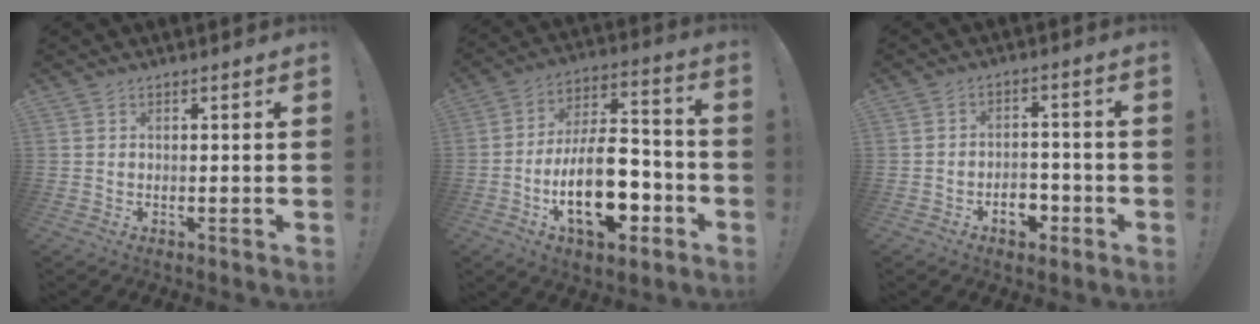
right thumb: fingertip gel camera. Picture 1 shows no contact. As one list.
[{"total": 22.5, "force": [-7.7, 11.1, 18.0], "torque": [-0.320, 0.048, -0.117]}, {"total": 6.9, "force": [-3.3, 4.7, 3.7], "torque": [-0.039, 0.020, -0.054]}]